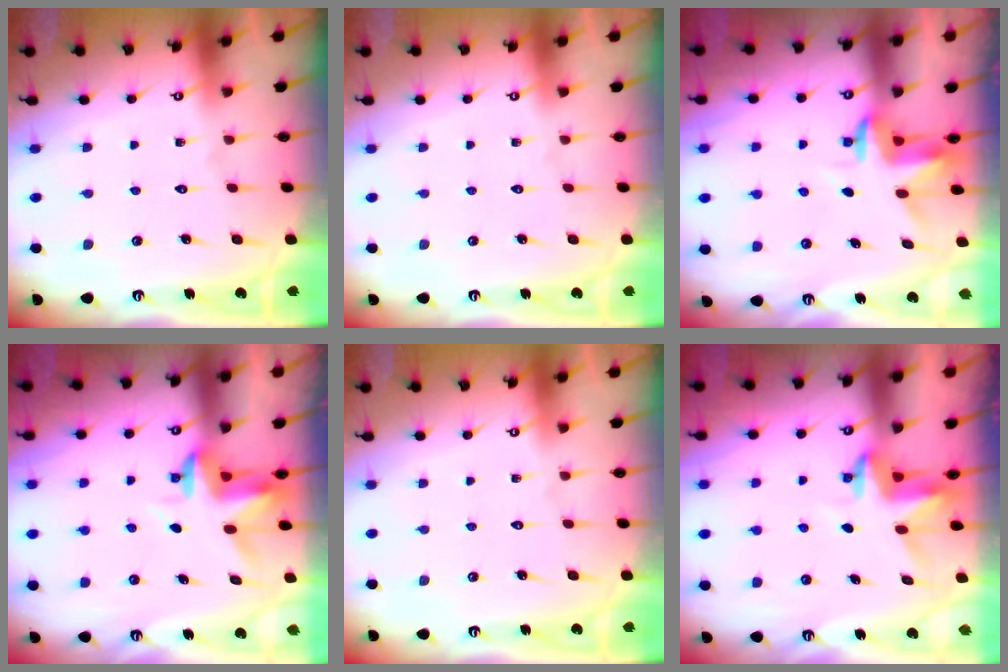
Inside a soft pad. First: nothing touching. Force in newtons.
{"total": 0.0}
{"total": 3.5, "press": 3.5, "slide": 0.2}
{"total": 3.4, "press": 3.4, "slide": 0.2}
{"total": 0.0}
{"total": 3.7, "press": 3.7, "slide": 0.3}